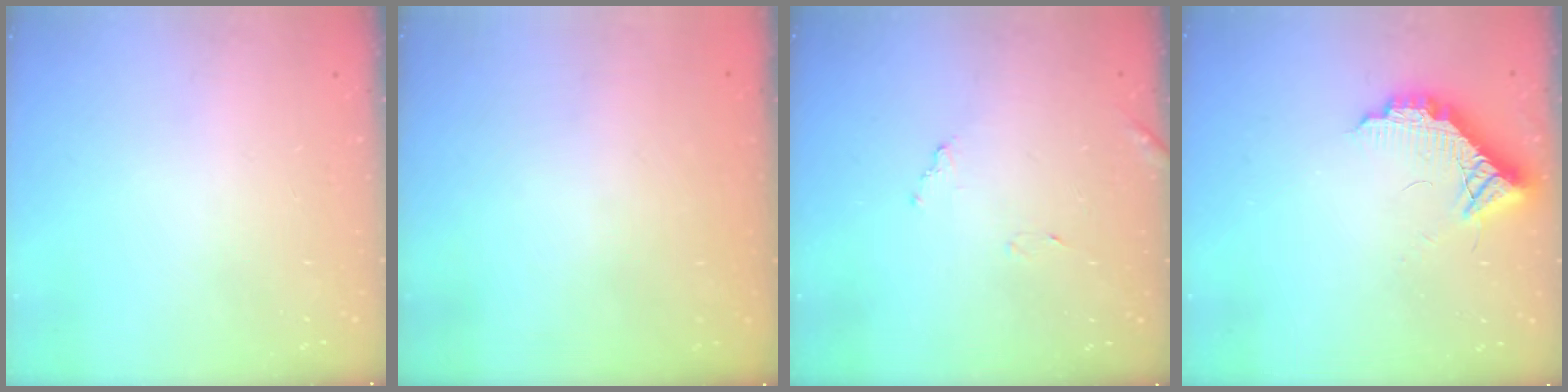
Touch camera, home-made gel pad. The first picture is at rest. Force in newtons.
{"total": 3.1, "press": 2.9, "slide": 1.2}
{"total": 7.1, "press": 7.0, "slide": 0.4}
{"total": 10.4, "press": 10.4, "slide": 0.6}